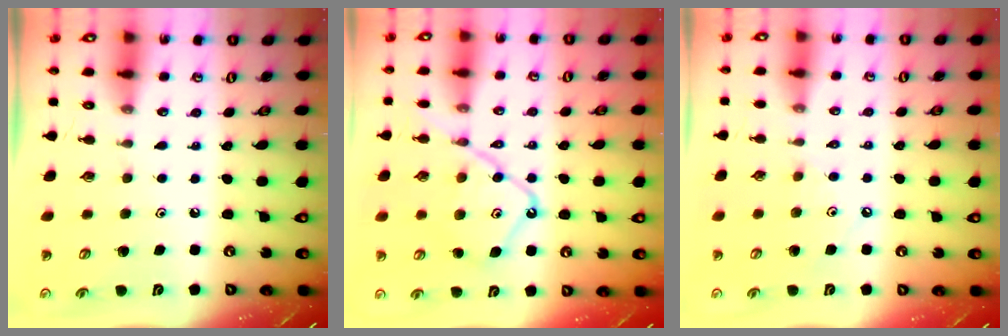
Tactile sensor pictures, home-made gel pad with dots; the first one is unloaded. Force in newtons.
{"total": 13.2, "press": 13.2, "slide": 1.3}
{"total": 2.7, "press": 2.6, "slide": 0.5}